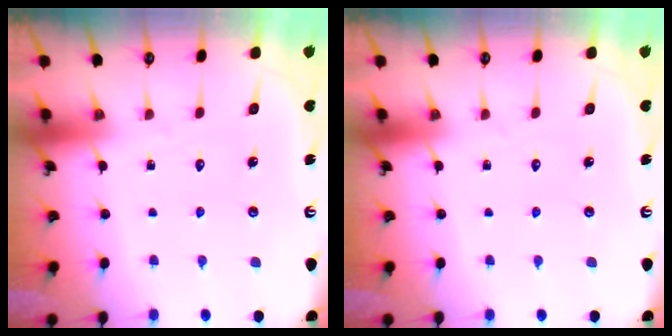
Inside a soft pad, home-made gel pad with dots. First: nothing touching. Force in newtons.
{"total": 0.0}